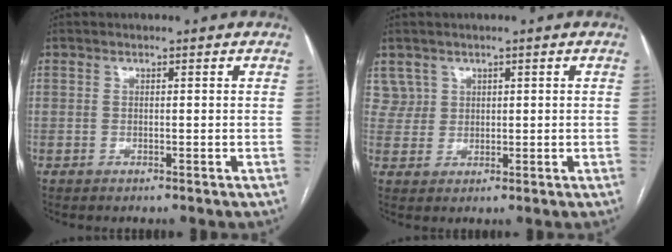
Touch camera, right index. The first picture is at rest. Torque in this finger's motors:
{"motor_torque": [-0.35, 0.32, -0.01, -0.02]}